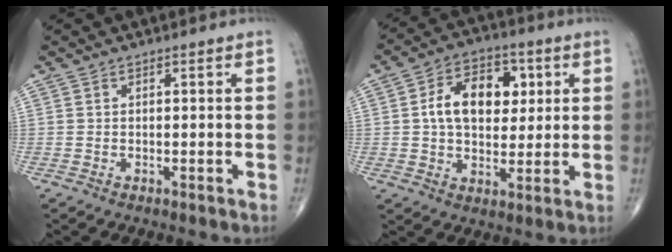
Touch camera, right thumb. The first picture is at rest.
{"total": 13.0, "force": [2.5, 8.5, 9.5], "torque": [-0.121, 0.007, 0.037]}